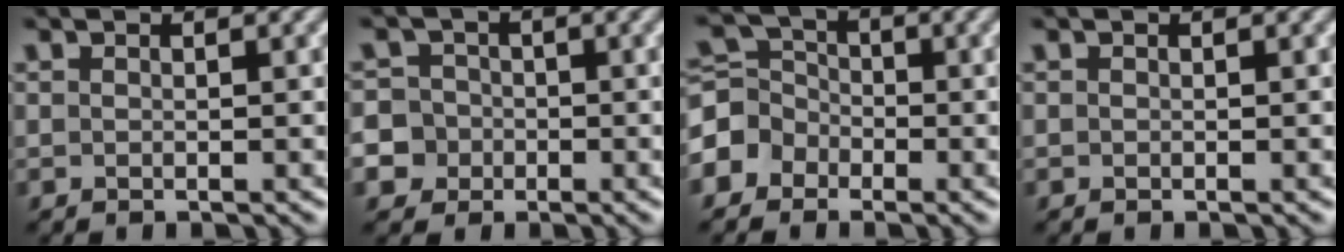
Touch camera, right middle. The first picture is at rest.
{"total": 7.8, "force": [-3.1, 6.9, 1.6], "torque": [-0.044, -0.013, -0.083]}
{"total": 3.9, "force": [-1.8, 3.3, 1.0], "torque": [-0.010, 0.010, -0.049]}
{"total": 0.0}